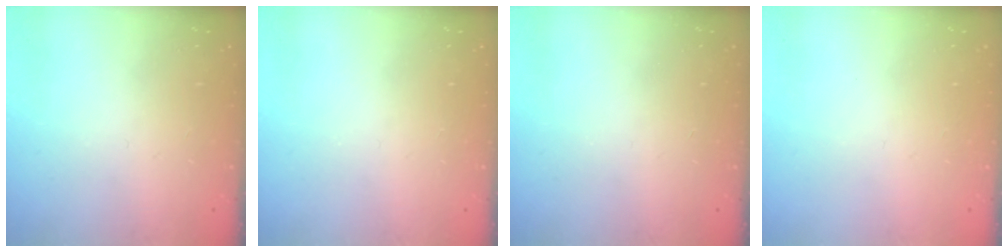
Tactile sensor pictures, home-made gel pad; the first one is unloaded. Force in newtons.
{"total": 0.0}
{"total": 0.0}
{"total": 0.0}